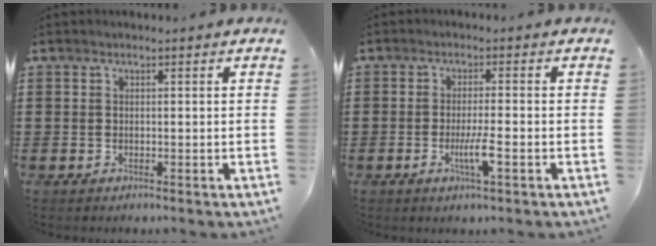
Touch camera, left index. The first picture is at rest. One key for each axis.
{"total": 4.2, "fx": -1.4, "fy": 0.4, "fz": 4.0, "tx": -0.073, "ty": -0.005, "tz": -0.027}